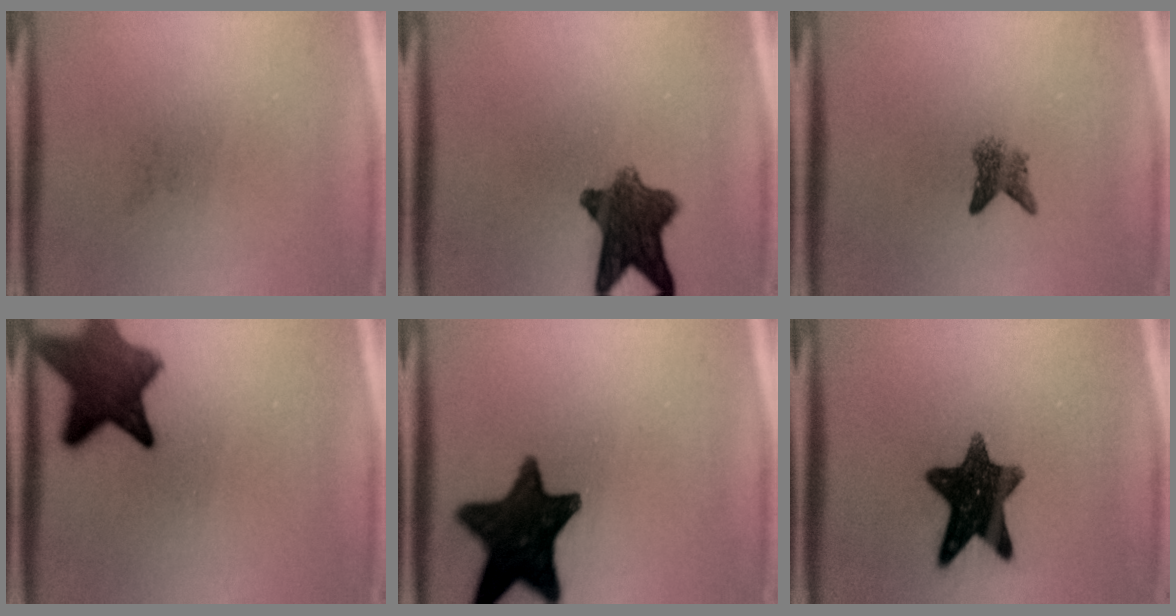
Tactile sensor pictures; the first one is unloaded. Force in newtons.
{"total": 9.6}
{"total": 2.6}
{"total": 9.4}
{"total": 14.2}
{"total": 11.9}